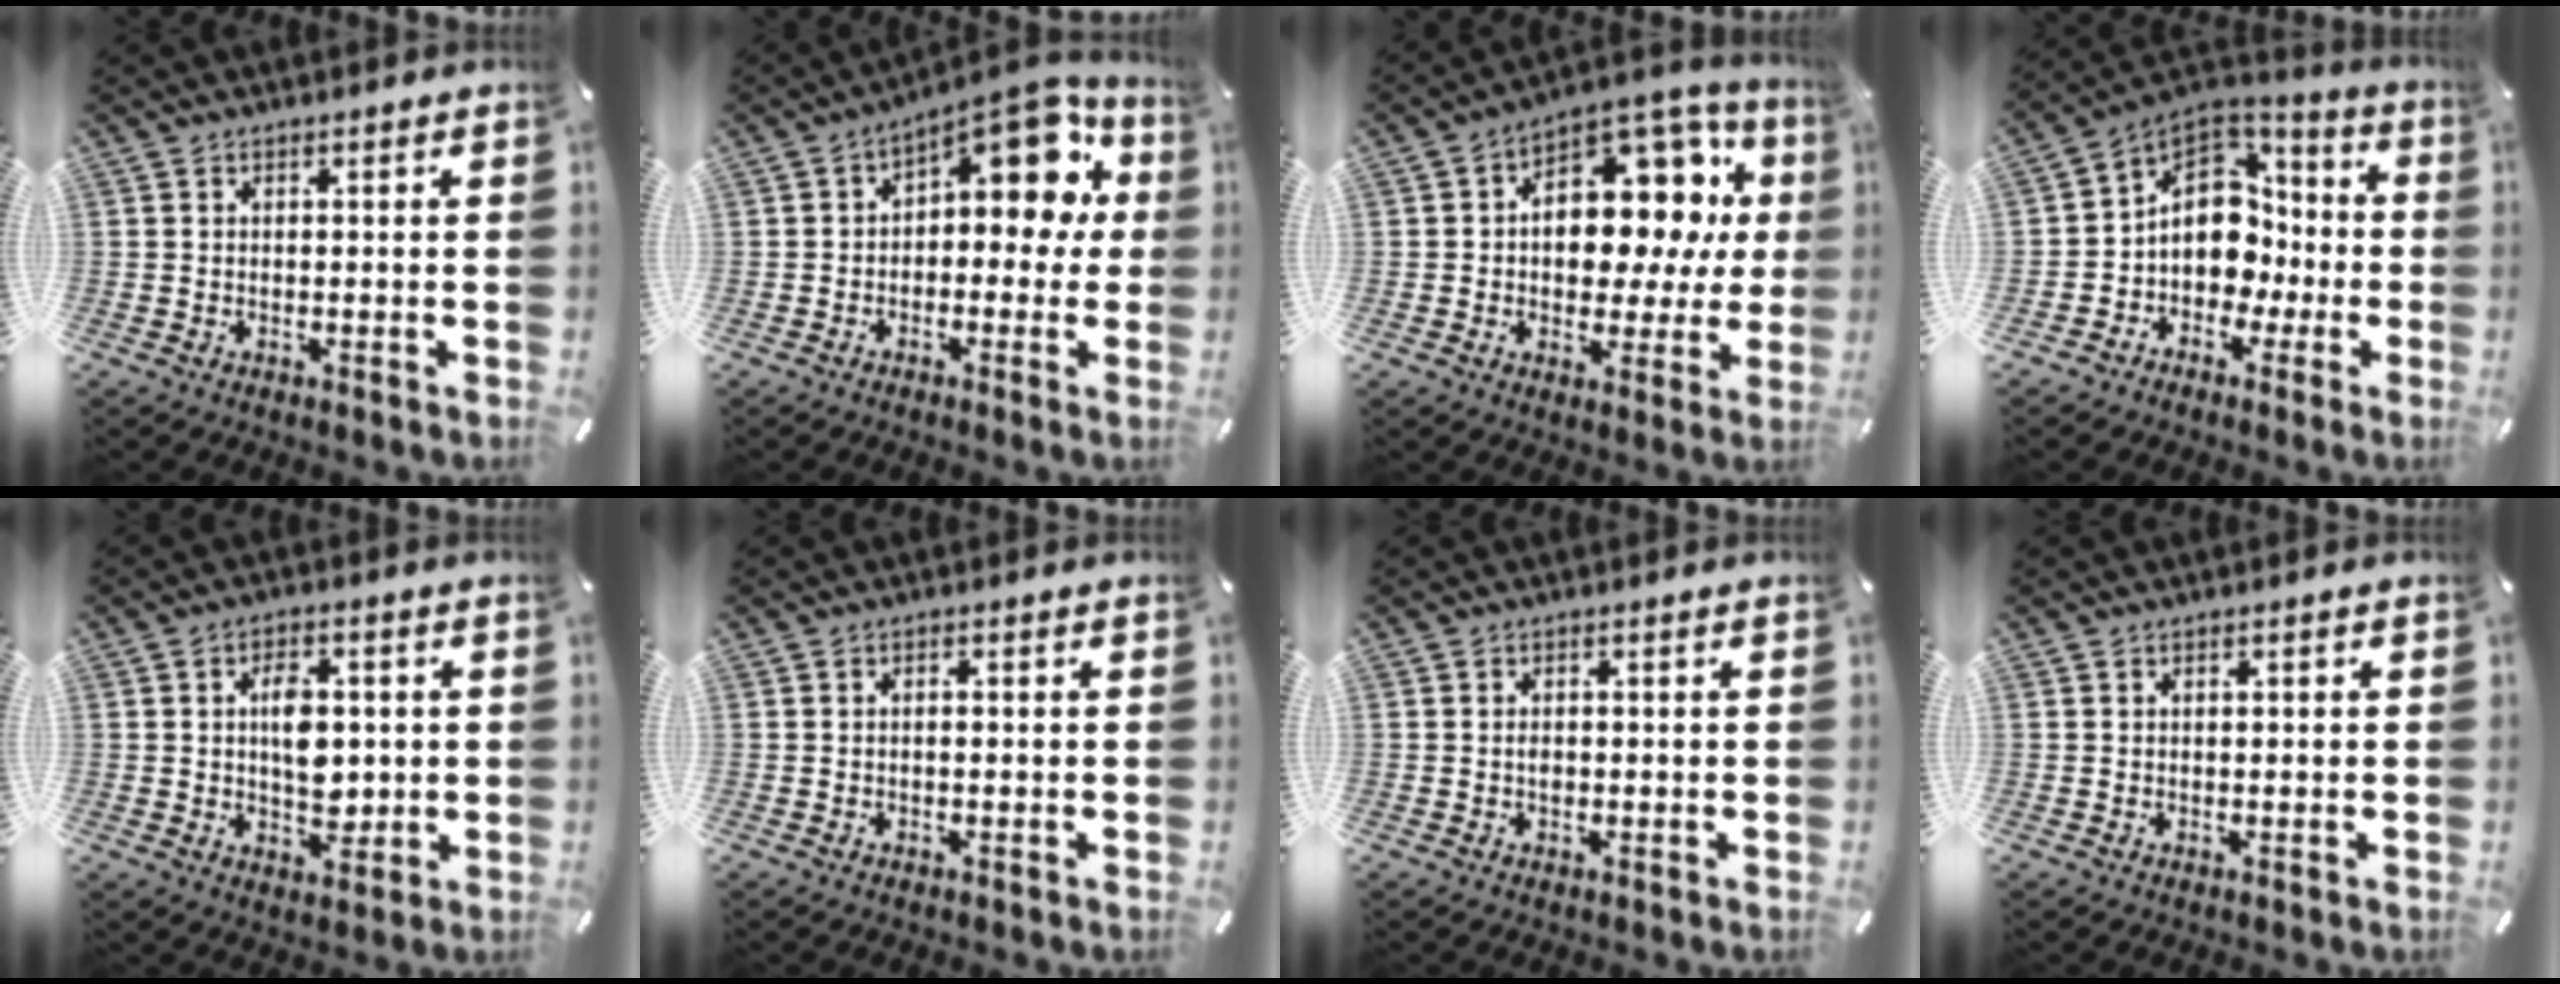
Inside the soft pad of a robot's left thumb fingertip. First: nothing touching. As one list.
[{"total": 11.5, "force": [5.0, 6.1, 8.4], "torque": [-0.104, -0.043, 0.085]}, {"total": 13.8, "force": [3.5, 9.8, 9.0], "torque": [-0.113, -0.039, 0.064]}, {"total": 12.3, "force": [-0.6, 10.8, 5.9], "torque": [-0.117, -0.003, -0.002]}, {"total": 8.4, "force": [0.5, 5.6, 6.3], "torque": [-0.080, 0.000, 0.007]}, {"total": 0.9, "force": [-0.4, 0.3, 0.7], "torque": [-0.015, 0.000, -0.008]}, {"total": 1.4, "force": [-0.2, 0.9, 1.0], "torque": [-0.020, 0.003, -0.005]}, {"total": 0.5, "force": [0.0, 0.3, 0.4], "torque": [-0.008, 0.001, 0.000]}]